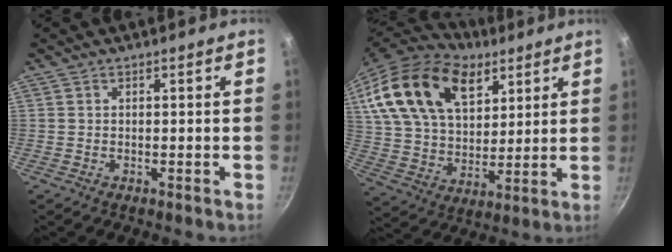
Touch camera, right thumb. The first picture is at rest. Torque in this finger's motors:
{"motor_torque": [-1.41, 2.67, 0.31, 0.52, 0.60]}